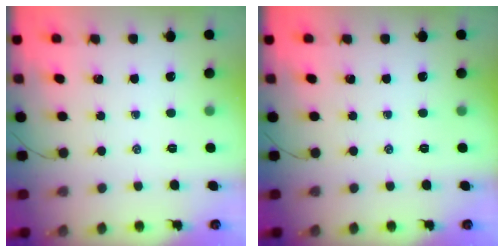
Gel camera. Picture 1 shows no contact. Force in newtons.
{"total": 0.0}